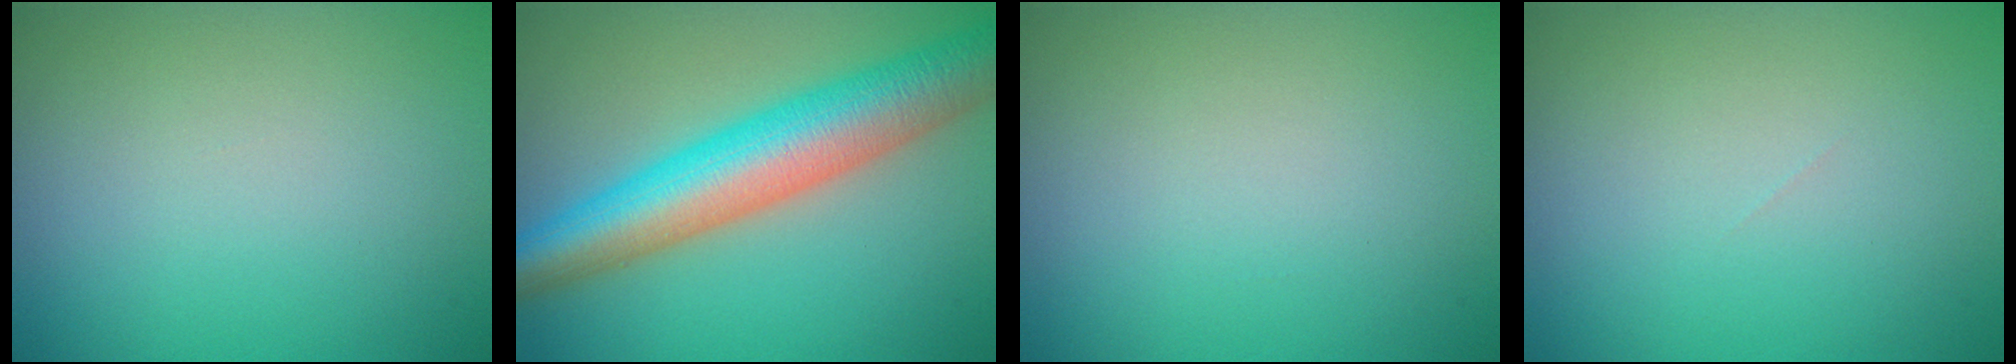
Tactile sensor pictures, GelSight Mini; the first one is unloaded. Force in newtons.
{"total": 9.7, "press": 9.6, "slide": 0.4}
{"total": 0.0}
{"total": 0.0}